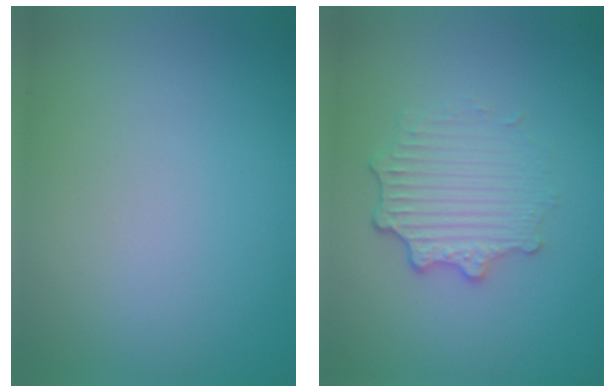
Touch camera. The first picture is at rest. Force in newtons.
{"total": 3.5, "press": 2.8, "slide": 2.2}